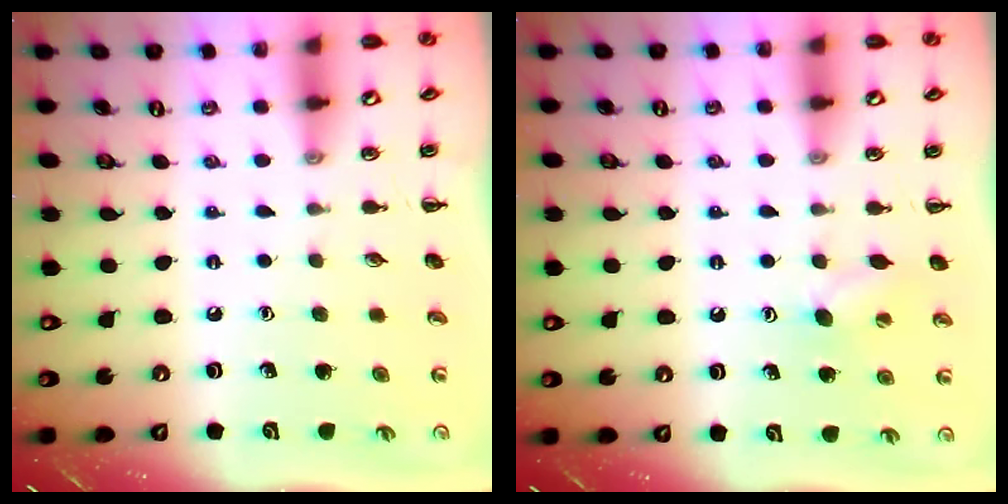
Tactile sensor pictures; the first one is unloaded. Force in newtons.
{"total": 5.3, "press": 5.1, "slide": 1.3}